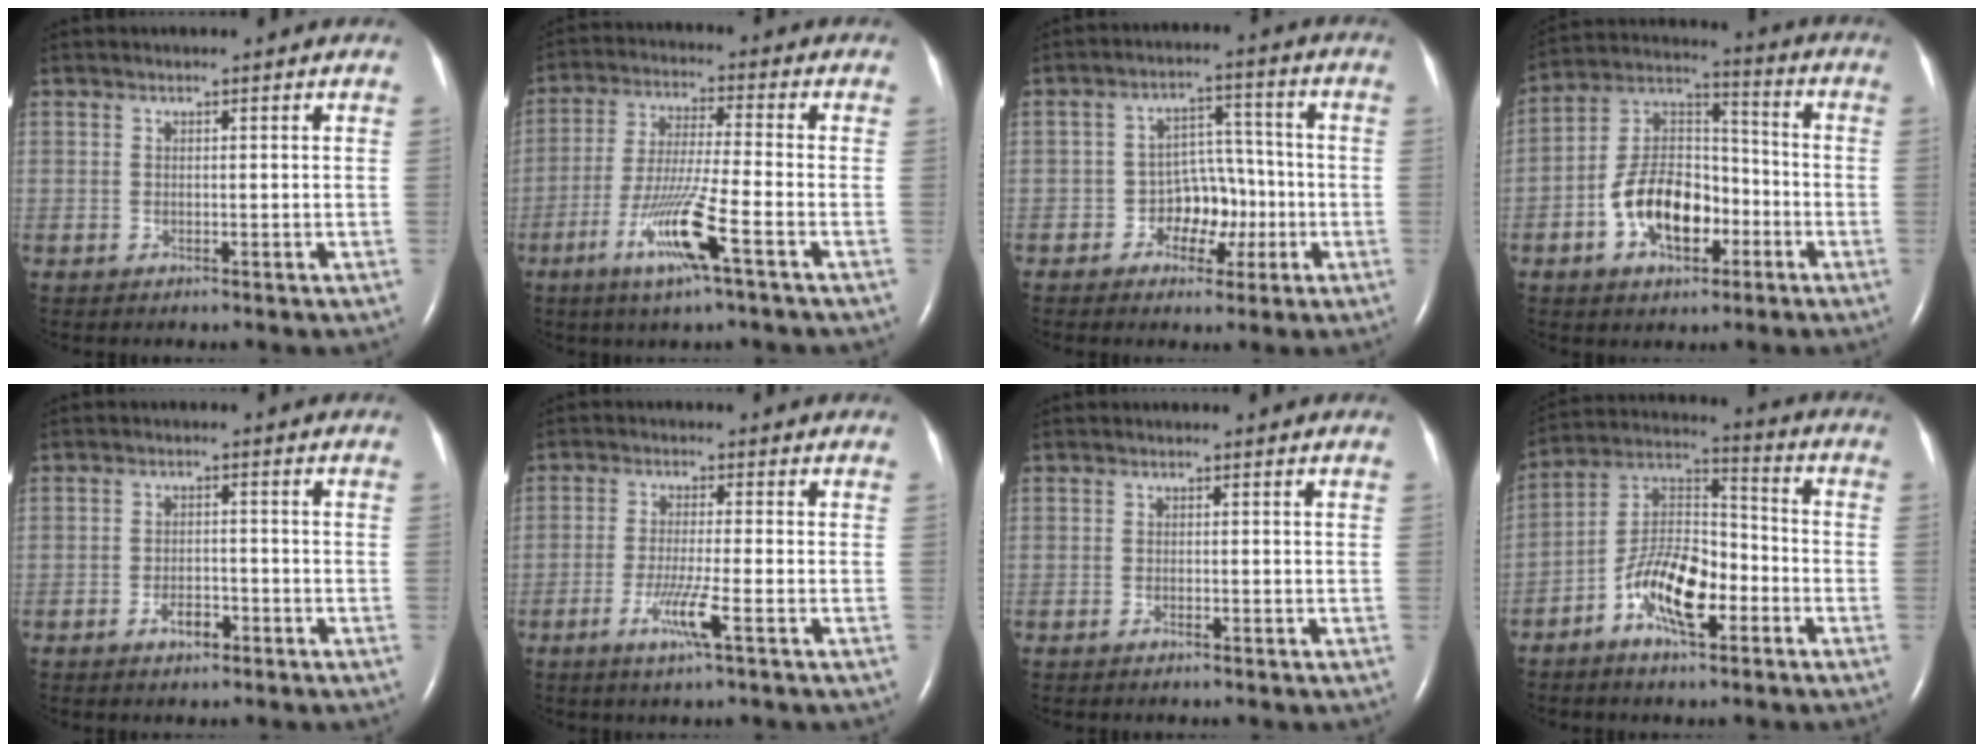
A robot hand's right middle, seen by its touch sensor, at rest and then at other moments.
{"total": 10.5, "force": [-4.9, -0.4, 9.3], "torque": [-0.185, -0.018, -0.097]}
{"total": 6.3, "force": [-2.1, 4.5, 3.9], "torque": [-0.059, 0.023, -0.034]}
{"total": 12.6, "force": [-4.7, 6.9, 9.5], "torque": [-0.192, 0.027, -0.081]}
{"total": 2.9, "force": [-1.8, 1.3, 1.9], "torque": [-0.036, 0.003, -0.031]}
{"total": 5.2, "force": [-2.3, -0.5, 4.6], "torque": [-0.094, -0.014, -0.046]}
{"total": 0.6, "force": [-0.4, 0.0, 0.4], "torque": [-0.012, -0.001, -0.006]}
{"total": 11.7, "force": [-5.4, 4.4, 9.5], "torque": [-0.186, 0.017, -0.099]}